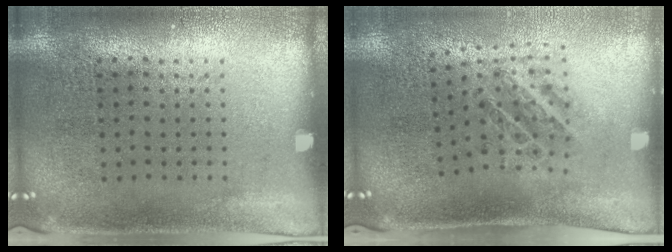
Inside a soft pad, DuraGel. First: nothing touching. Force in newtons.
{"total": 1.1, "press": 1.0, "slide": 0.3}